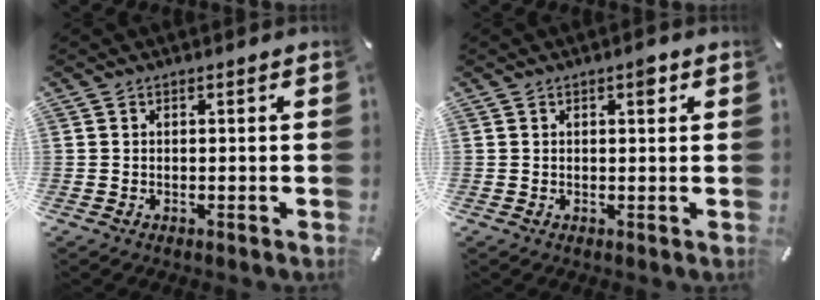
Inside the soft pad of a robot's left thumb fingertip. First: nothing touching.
{"total": 2.3, "force": [1.0, 1.0, 1.8], "torque": [-0.015, -0.003, 0.010]}